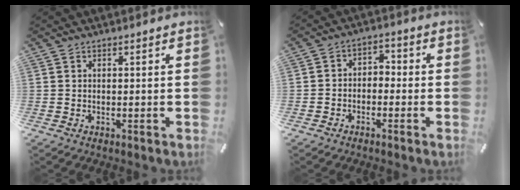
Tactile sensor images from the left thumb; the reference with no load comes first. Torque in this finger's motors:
{"motor_torque": [0.09, -0.11, -0.08, 0.06, -0.07]}